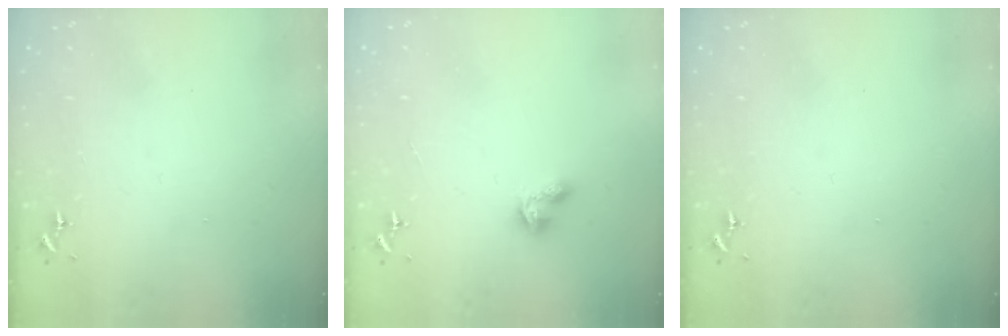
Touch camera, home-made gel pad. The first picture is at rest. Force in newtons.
{"total": 4.0, "press": 4.0, "slide": 0.8}
{"total": 0.0}